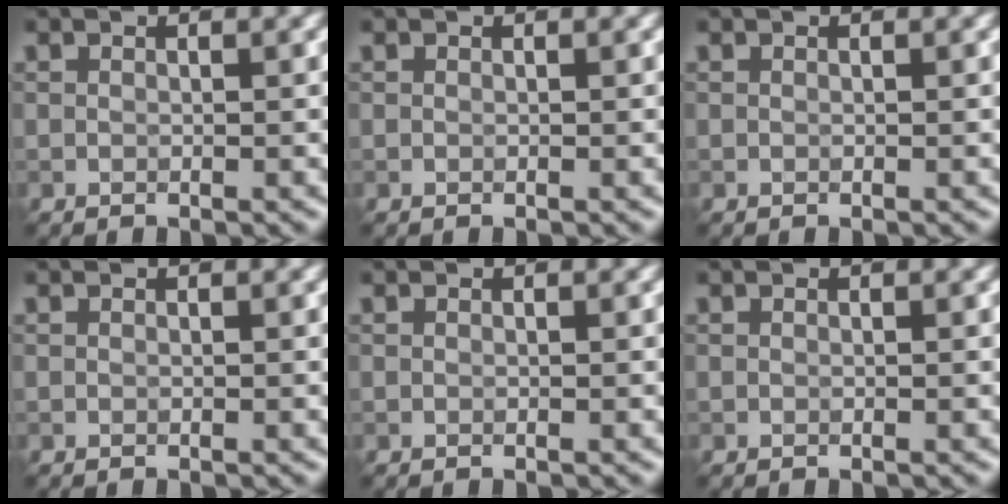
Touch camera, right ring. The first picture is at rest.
{"total": 0.0}
{"total": 0.0}
{"total": 0.0}
{"total": 0.0}
{"total": 0.0}